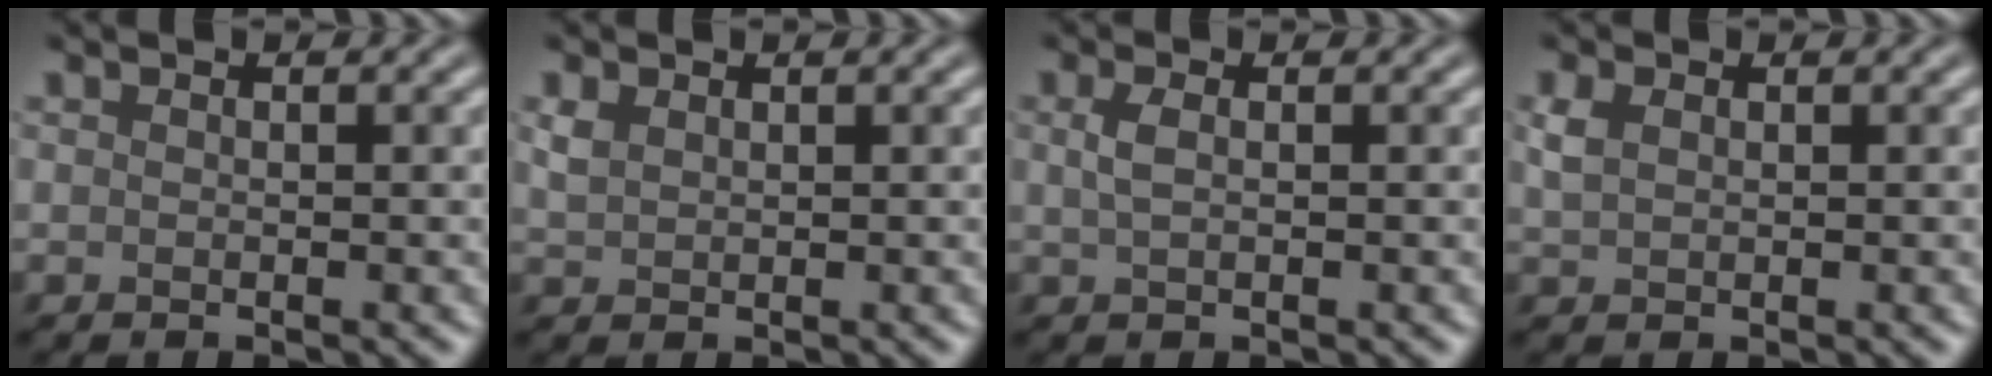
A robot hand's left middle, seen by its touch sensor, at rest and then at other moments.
{"total": 1.3, "force": [0.7, 0.8, 0.6], "torque": [-0.016, 0.001, 0.018]}
{"total": 1.3, "force": [0.3, 0.6, 1.1], "torque": [-0.028, 0.002, 0.007]}
{"total": 1.5, "force": [0.6, 1.1, 0.9], "torque": [-0.022, 0.003, 0.013]}